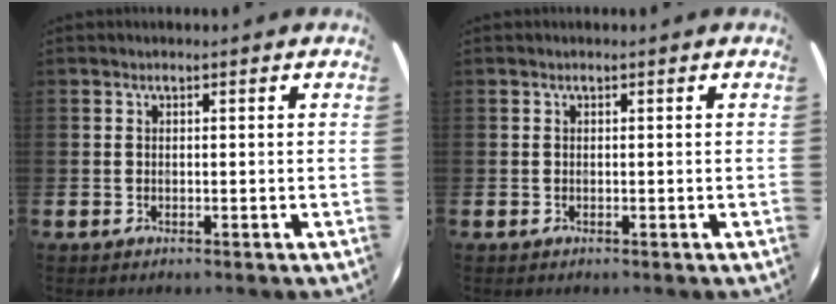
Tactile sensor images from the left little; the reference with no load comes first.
{"total": 0.0}